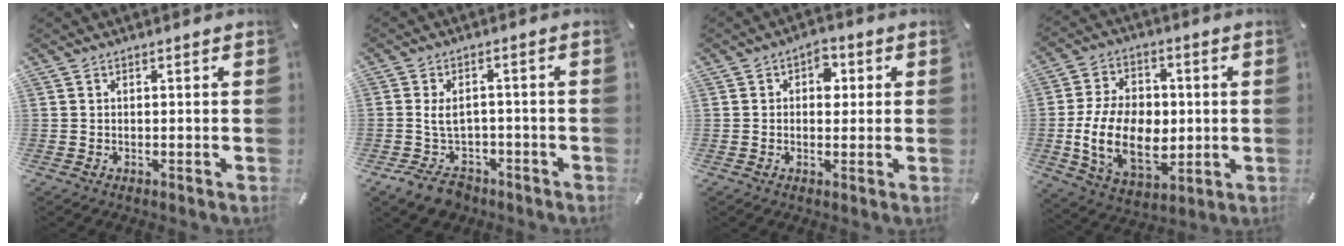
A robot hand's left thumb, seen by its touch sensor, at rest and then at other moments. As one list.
[{"total": 7.4, "force": [-2.4, 5.0, 4.9], "torque": [-0.098, 0.011, -0.044]}, {"total": 4.8, "force": [0.9, 3.3, 3.4], "torque": [-0.021, -0.008, 0.003]}, {"total": 18.0, "force": [-1.6, 12.5, 12.8], "torque": [-0.251, 0.003, -0.028]}]